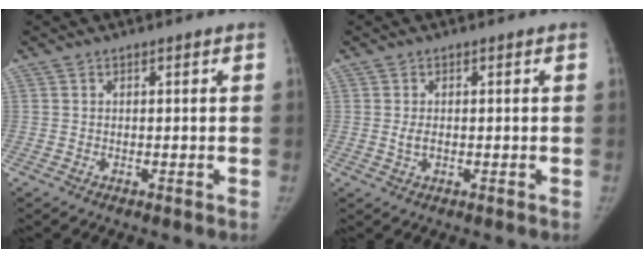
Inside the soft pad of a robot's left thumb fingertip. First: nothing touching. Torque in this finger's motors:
{"motor_torque": [-0.23, -0.14, 0.30, -0.30, -0.05]}